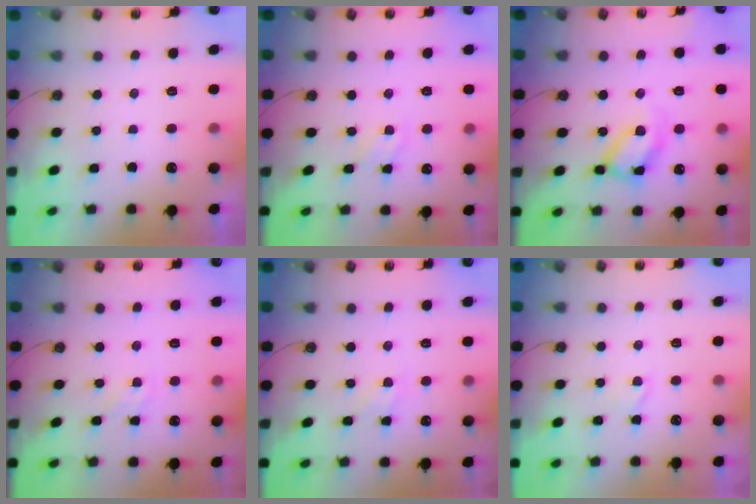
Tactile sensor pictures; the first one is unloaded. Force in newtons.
{"total": 3.5, "press": 3.4, "slide": 0.5}
{"total": 13.1, "press": 13.0, "slide": 1.5}
{"total": 1.1, "press": 1.1, "slide": 0.2}
{"total": 4.8, "press": 4.8, "slide": 0.6}
{"total": 0.9, "press": 0.9, "slide": 0.2}